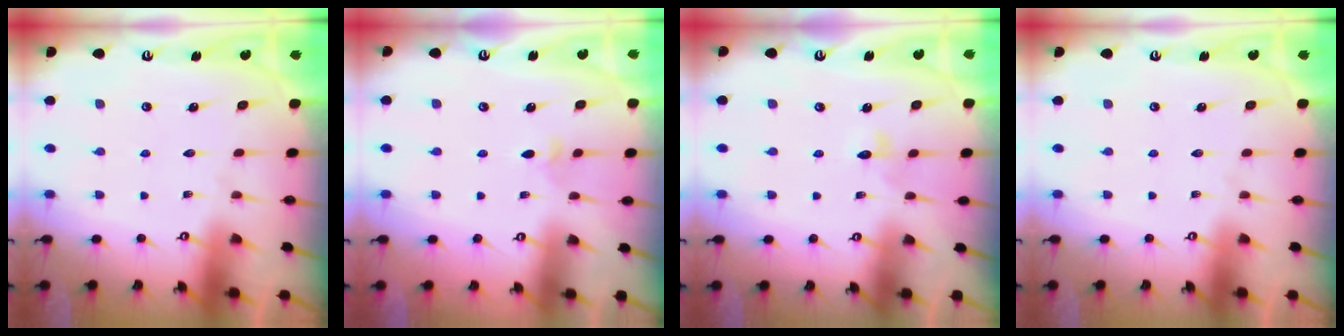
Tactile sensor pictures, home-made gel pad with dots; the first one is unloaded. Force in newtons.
{"total": 3.0, "press": 2.9, "slide": 0.7}
{"total": 3.2, "press": 3.1, "slide": 0.7}
{"total": 0.0}